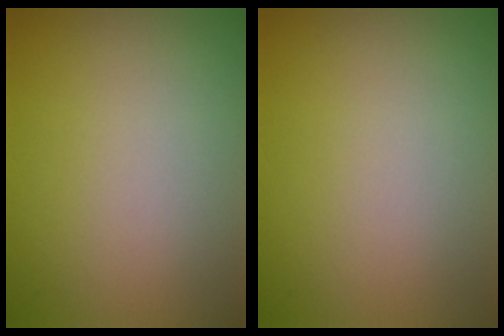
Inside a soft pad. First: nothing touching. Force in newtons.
{"total": 0.0}